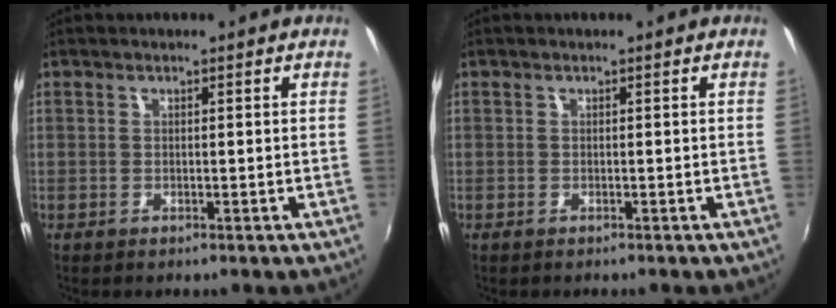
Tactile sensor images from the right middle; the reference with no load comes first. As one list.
[{"total": 0.0}]